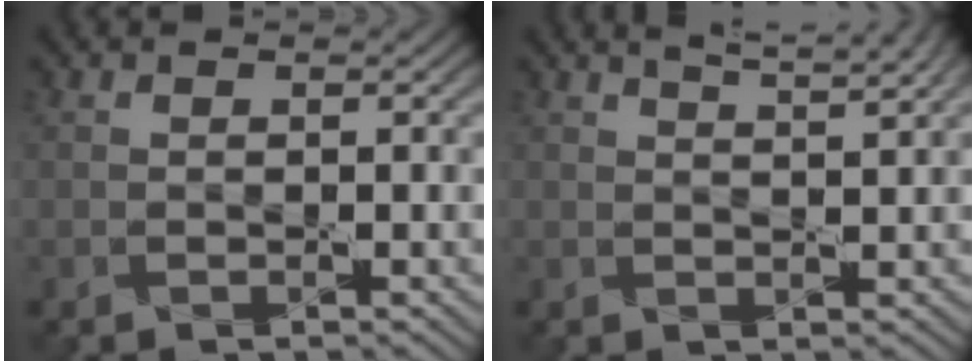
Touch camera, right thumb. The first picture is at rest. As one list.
[{"total": 4.2, "force": [3.1, 0.9, 2.6], "torque": [-0.030, 0.011, 0.028]}]